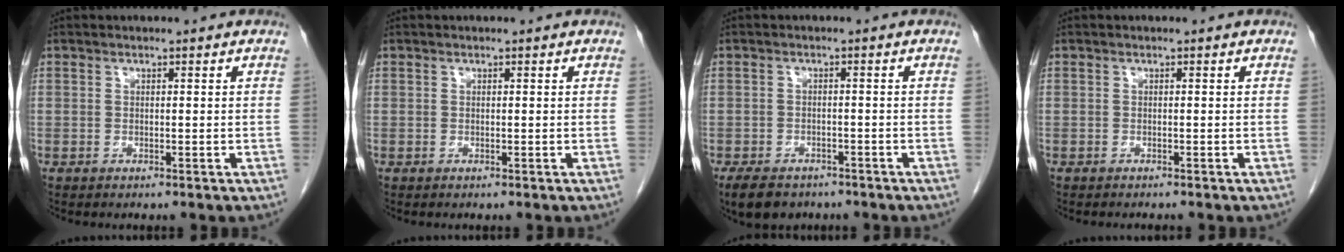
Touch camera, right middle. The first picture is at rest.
{"total": 0.0}
{"total": 7.2, "force": [-5.4, 3.9, 2.9], "torque": [-0.047, -0.003, -0.076]}
{"total": 0.6, "force": [-0.6, 0.0, 0.1], "torque": [-0.008, -0.002, -0.010]}